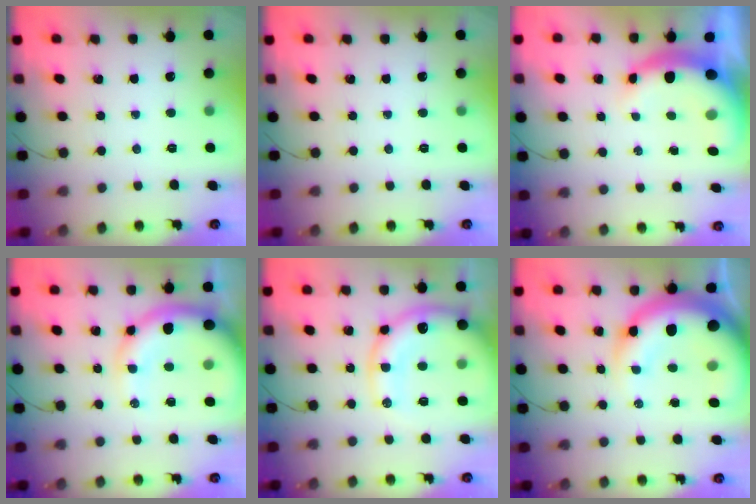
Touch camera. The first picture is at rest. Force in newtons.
{"total": 0.0}
{"total": 10.0, "press": 9.8, "slide": 1.8}
{"total": 15.1, "press": 14.7, "slide": 3.2}
{"total": 18.5, "press": 18.1, "slide": 3.8}
{"total": 17.1, "press": 16.7, "slide": 3.6}